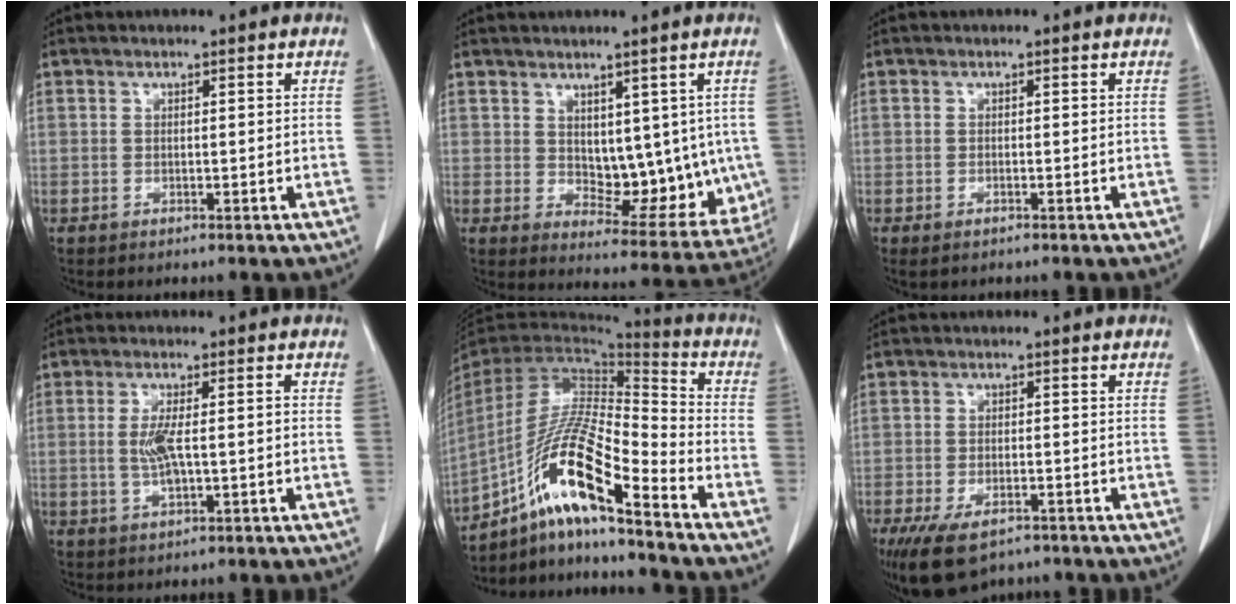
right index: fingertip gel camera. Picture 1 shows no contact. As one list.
[{"total": 10.9, "force": [1.6, 6.2, 8.8], "torque": [-0.101, -0.006, 0.042]}, {"total": 0.9, "force": [-0.6, 0.3, 0.6], "torque": [-0.013, -0.002, -0.006]}, {"total": 4.8, "force": [-0.5, 1.2, 4.6], "torque": [-0.101, 0.000, -0.008]}, {"total": 16.8, "force": [-10.8, 1.1, 12.7], "torque": [-0.257, -0.002, -0.200]}, {"total": 9.2, "force": [-6.2, 4.2, 5.3], "torque": [-0.096, -0.009, -0.098]}]